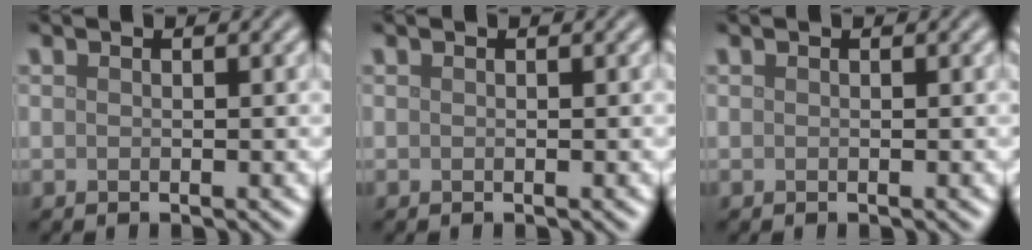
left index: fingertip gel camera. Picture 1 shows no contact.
{"total": 0.0}
{"total": 0.0}